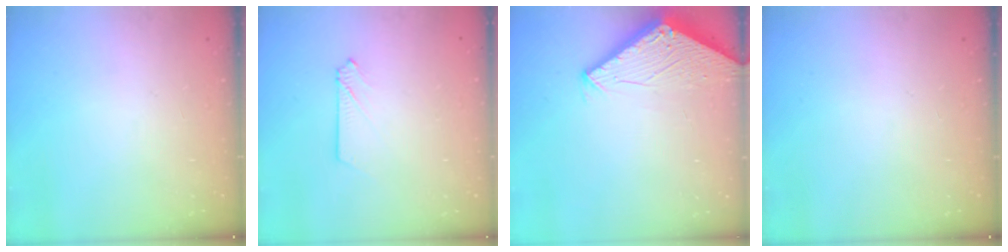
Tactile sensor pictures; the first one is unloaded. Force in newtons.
{"total": 2.7, "press": 2.7, "slide": 0.2}
{"total": 2.9, "press": 2.9, "slide": 0.2}
{"total": 0.0}